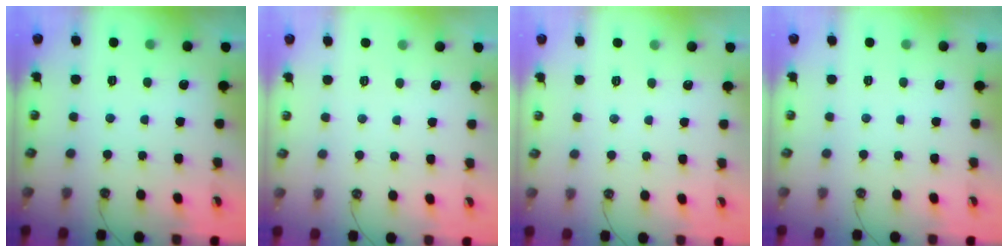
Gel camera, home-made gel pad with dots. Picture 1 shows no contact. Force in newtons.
{"total": 0.5, "press": 0.5, "slide": 0.2}
{"total": 0.5, "press": 0.5, "slide": 0.2}
{"total": 0.0}